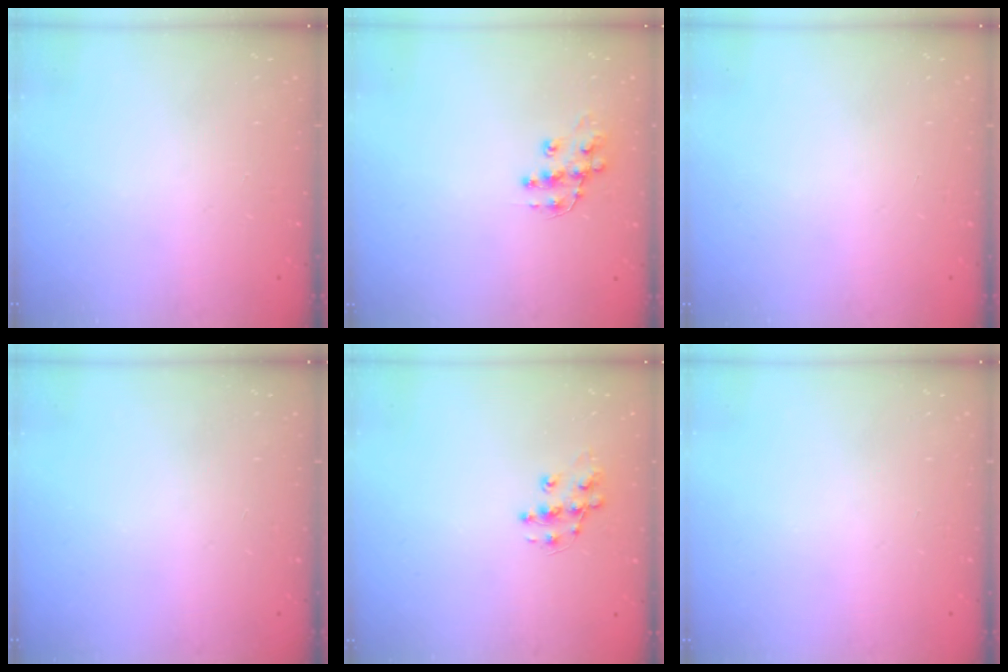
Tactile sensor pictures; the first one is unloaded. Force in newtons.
{"total": 10.8, "press": 10.7, "slide": 0.8}
{"total": 0.0}
{"total": 0.0}
{"total": 9.8, "press": 9.8, "slide": 0.6}
{"total": 0.6, "press": 0.0, "slide": 0.6}